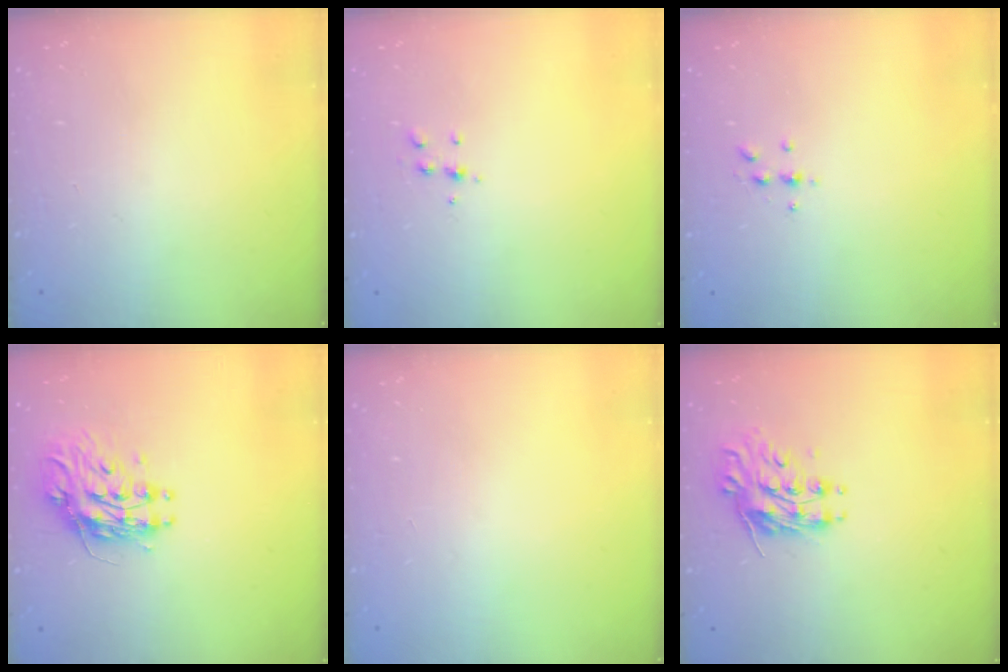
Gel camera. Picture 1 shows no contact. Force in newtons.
{"total": 5.3, "press": 5.3, "slide": 0.5}
{"total": 3.9, "press": 3.9, "slide": 0.6}
{"total": 10.3, "press": 10.3, "slide": 1.0}
{"total": 0.0}
{"total": 10.4, "press": 10.4, "slide": 0.5}